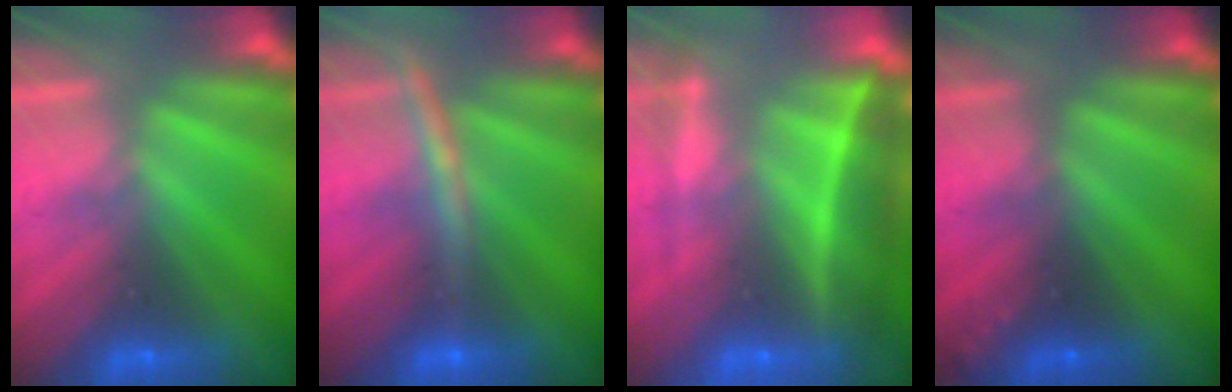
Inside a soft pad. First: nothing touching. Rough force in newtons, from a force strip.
{"total": 2.8}
{"total": 6.7}
{"total": 2.3}